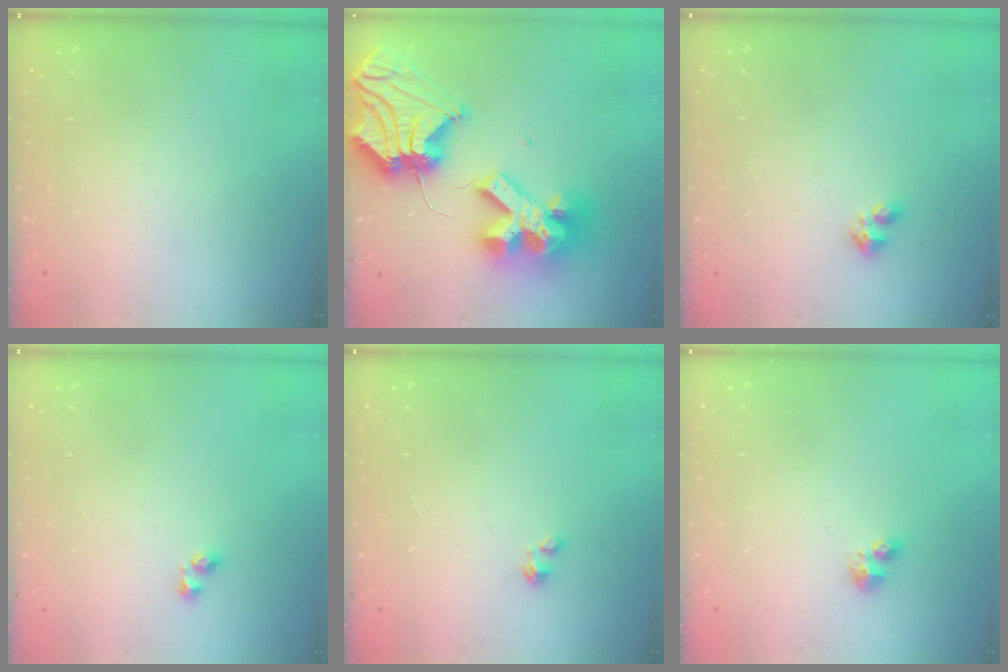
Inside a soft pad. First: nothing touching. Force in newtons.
{"total": 24.9, "press": 24.7, "slide": 3.0}
{"total": 3.2, "press": 3.2, "slide": 0.5}
{"total": 2.2, "press": 1.9, "slide": 1.1}
{"total": 0.0}
{"total": 2.3, "press": 2.2, "slide": 0.5}